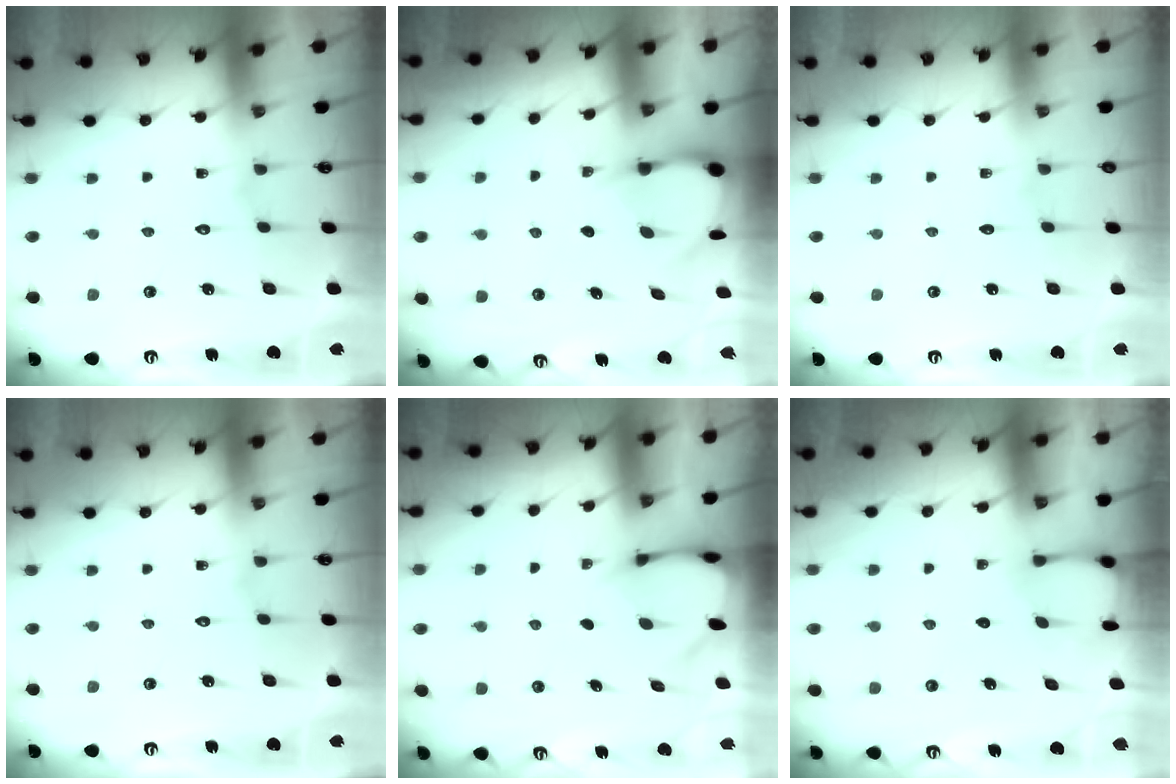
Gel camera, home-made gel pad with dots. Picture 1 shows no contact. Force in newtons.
{"total": 3.3, "press": 3.3, "slide": 0.4}
{"total": 0.0}
{"total": 0.0}
{"total": 2.4, "press": 2.4, "slide": 0.1}
{"total": 2.3, "press": 2.3, "slide": 0.3}